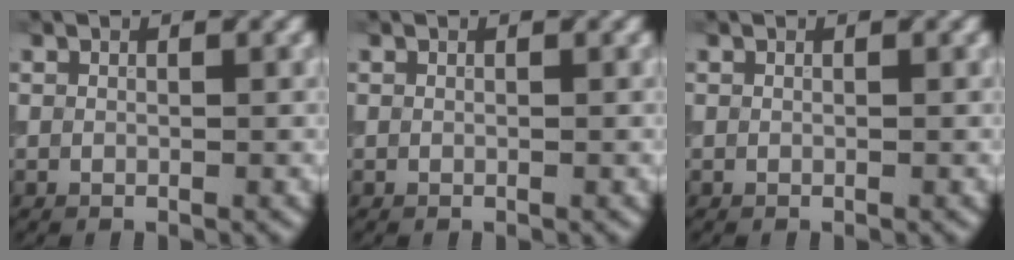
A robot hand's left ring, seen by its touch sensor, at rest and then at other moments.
{"total": 0.0}
{"total": 0.0}